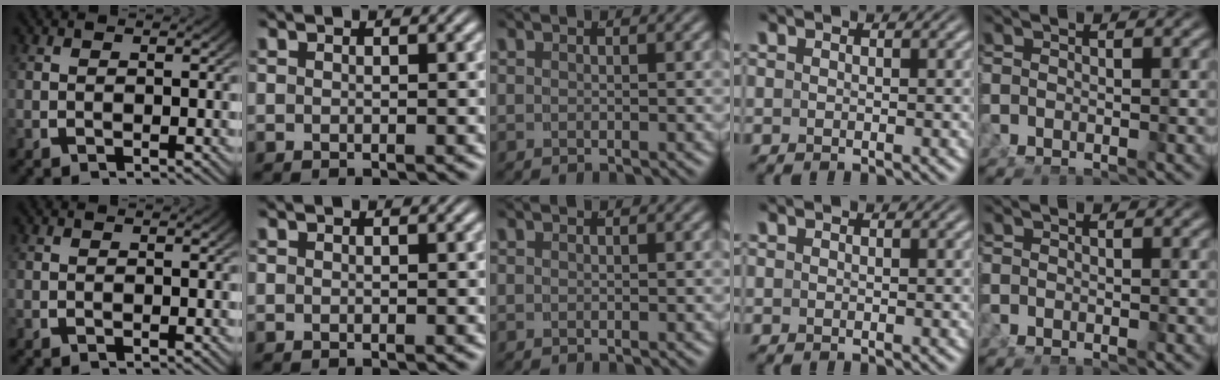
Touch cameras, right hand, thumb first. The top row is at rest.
{}